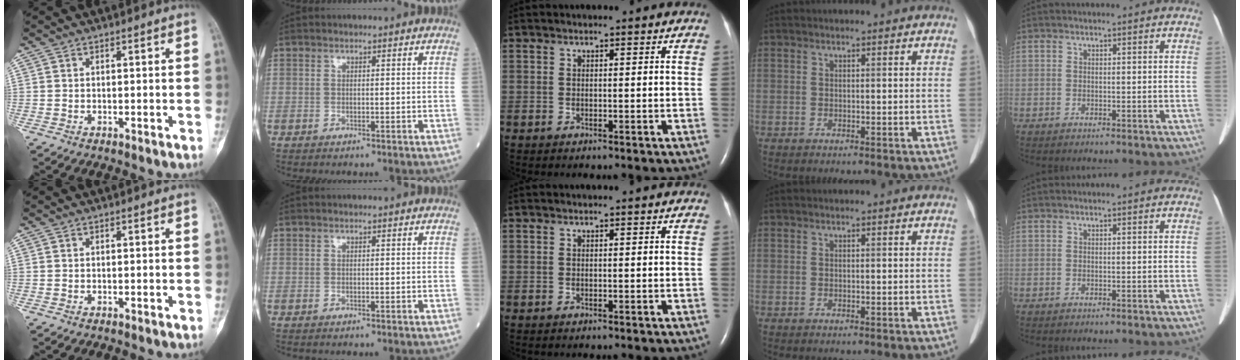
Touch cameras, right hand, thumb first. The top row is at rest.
{}